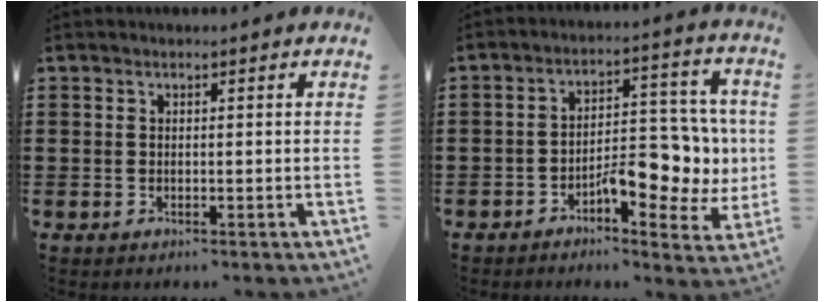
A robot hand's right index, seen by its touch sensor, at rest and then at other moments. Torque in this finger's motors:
{"motor_torque": [2.14, 0.00, 0.65, 0.07]}